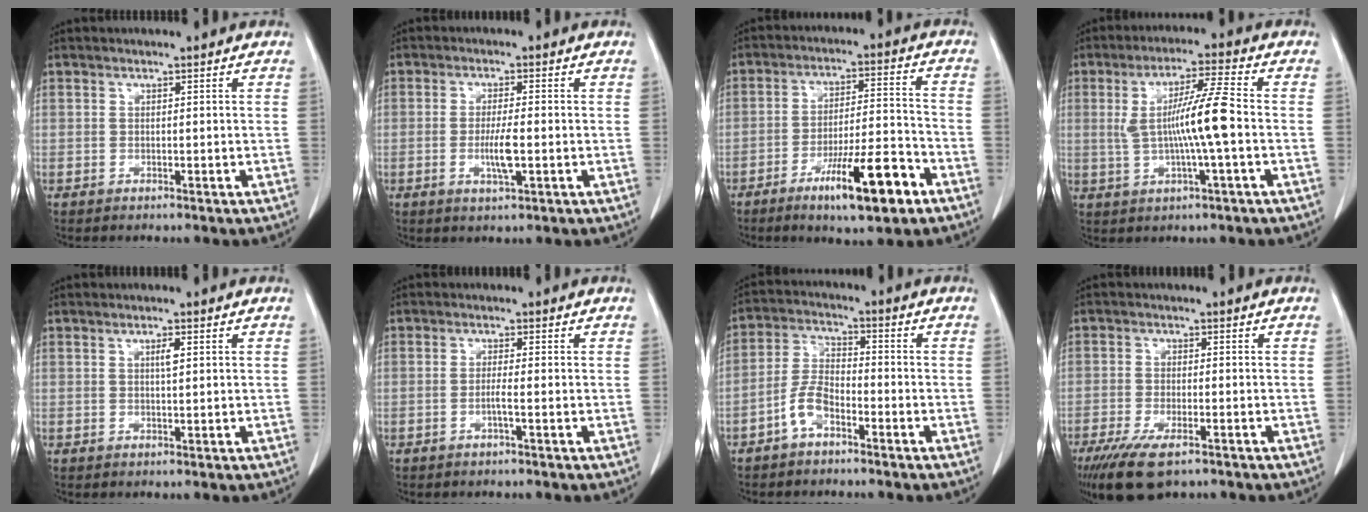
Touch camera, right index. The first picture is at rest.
{"total": 4.2, "force": [-1.0, 0.5, 4.1], "torque": [-0.081, -0.006, -0.016]}
{"total": 13.7, "force": [-7.7, 1.9, 11.2], "torque": [-0.184, -0.001, -0.120]}
{"total": 9.4, "force": [-0.3, -0.3, 9.4], "torque": [-0.174, 0.005, -0.006]}
{"total": 1.5, "force": [0.5, 0.2, 1.4], "torque": [-0.027, 0.001, 0.008]}
{"total": 1.6, "force": [-0.6, -0.2, 1.4], "torque": [-0.026, 0.001, -0.014]}
{"total": 5.7, "force": [-3.3, 2.6, 3.8], "torque": [-0.088, 0.014, -0.067]}
{"total": 9.0, "force": [-6.2, 2.6, 6.1], "torque": [-0.106, -0.020, -0.097]}